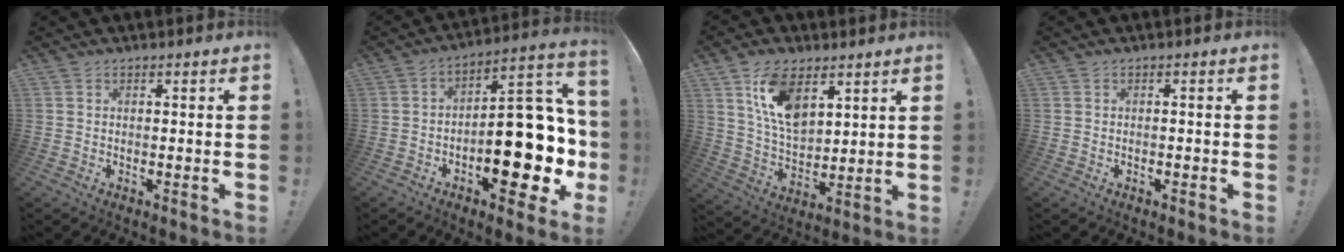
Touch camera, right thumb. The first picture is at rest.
{"total": 21.6, "force": [-5.6, 10.3, 18.2], "torque": [-0.226, 0.044, -0.072]}
{"total": 13.8, "force": [7.7, 7.7, 8.6], "torque": [-0.172, -0.033, 0.141]}
{"total": 0.7, "force": [-0.6, 0.1, 0.4], "torque": [-0.010, 0.002, -0.010]}